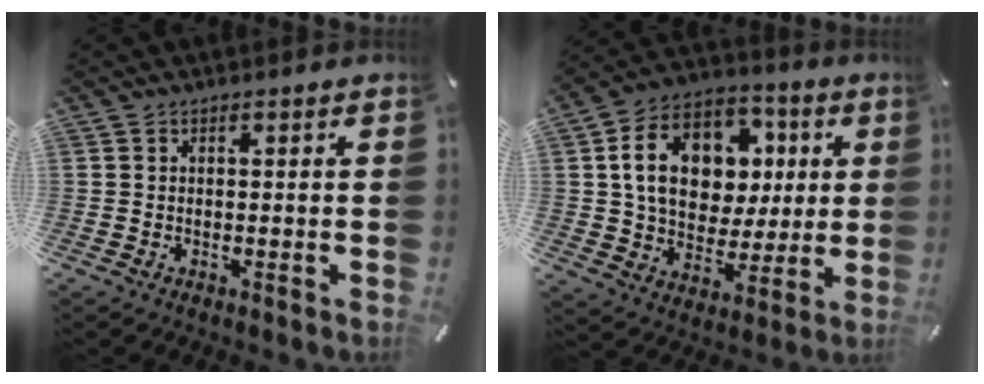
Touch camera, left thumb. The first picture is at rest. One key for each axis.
{"total": 16.5, "fx": 2.9, "fy": 13.4, "fz": 9.2, "tx": -0.154, "ty": 0.006, "tz": 0.058}